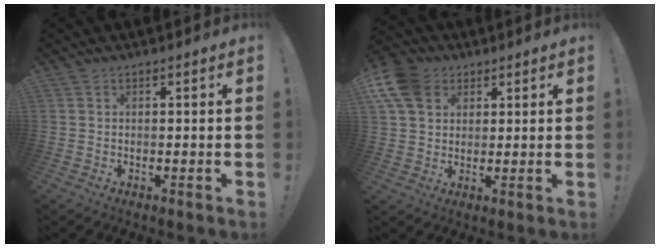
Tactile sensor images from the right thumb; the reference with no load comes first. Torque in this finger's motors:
{"motor_torque": [-0.28, 0.62, 0.20, 0.06, 0.24]}